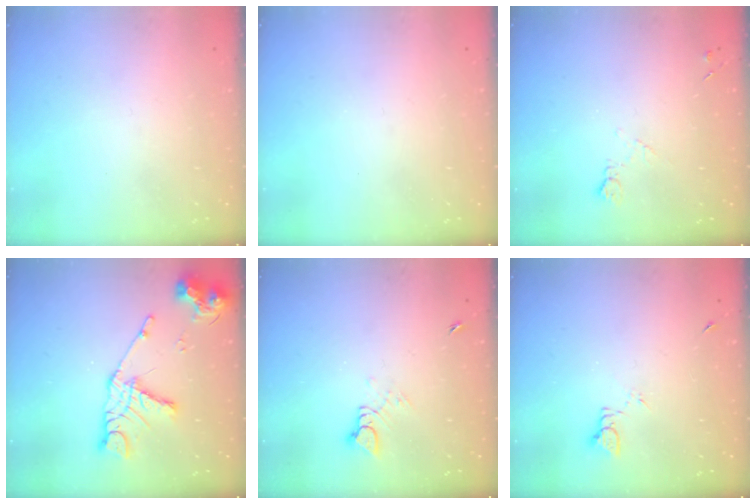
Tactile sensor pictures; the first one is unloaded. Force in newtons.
{"total": 0.0}
{"total": 5.4, "press": 5.3, "slide": 0.9}
{"total": 14.2, "press": 14.2, "slide": 1.3}
{"total": 3.4, "press": 3.4, "slide": 0.3}
{"total": 2.4, "press": 2.4, "slide": 0.3}